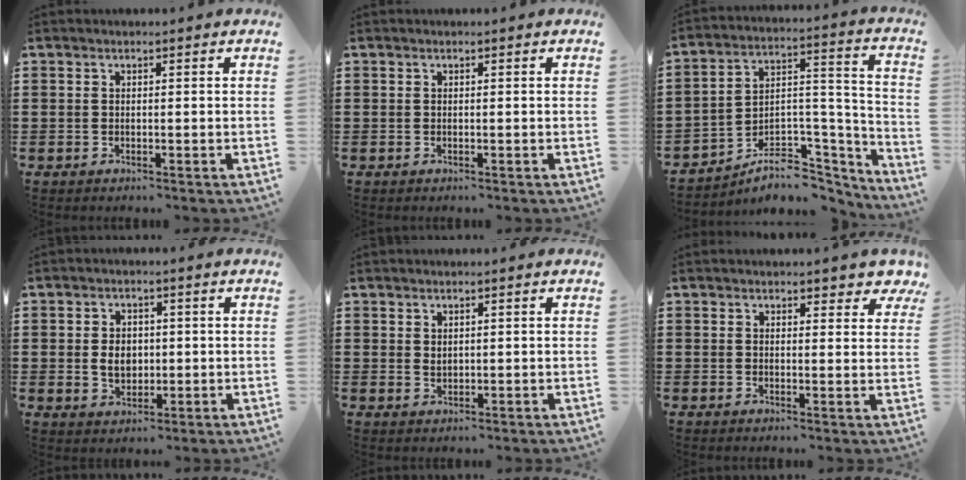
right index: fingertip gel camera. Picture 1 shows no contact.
{"total": 0.0}
{"total": 7.4, "force": [-5.6, 4.2, 2.6], "torque": [-0.039, 0.013, -0.097]}
{"total": 4.1, "force": [0.1, 3.1, 2.7], "torque": [-0.043, 0.004, -0.004]}
{"total": 1.1, "force": [0.8, 0.6, 0.5], "torque": [-0.011, 0.002, 0.016]}
{"total": 2.5, "force": [2.1, 1.1, 0.5], "torque": [-0.002, 0.000, 0.037]}